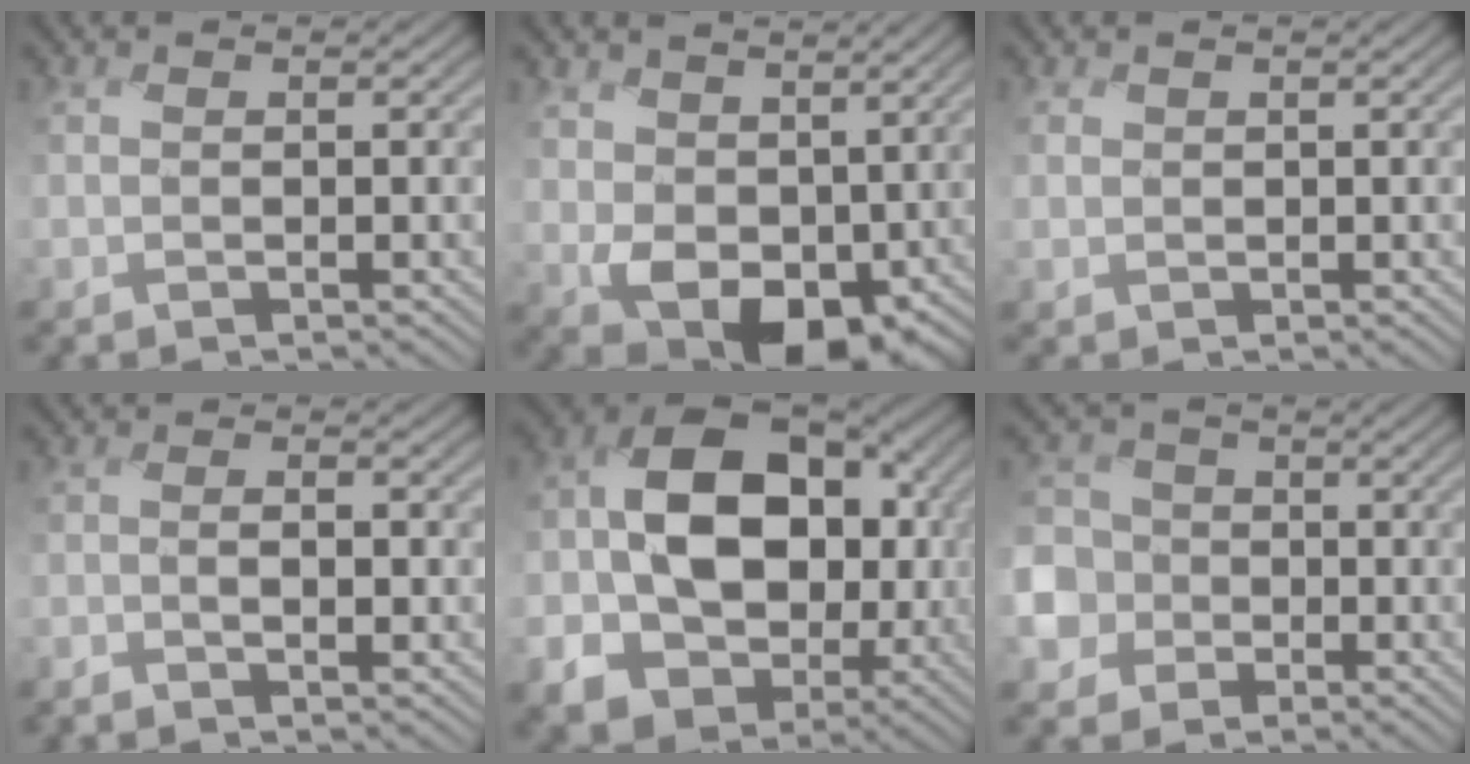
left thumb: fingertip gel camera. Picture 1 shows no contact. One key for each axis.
{"total": 9.3, "fx": 1.0, "fy": 6.9, "fz": 6.2, "tx": -0.138, "ty": -0.019, "tz": 0.018}
{"total": 0.9, "fx": 0.4, "fy": 0.6, "fz": -0.5, "tx": -0.001, "ty": -0.002, "tz": 0.004}
{"total": 2.0, "fx": -1.0, "fy": 1.0, "fz": 1.3, "tx": 0.005, "ty": 0.009, "tz": -0.026}
{"total": 16.5, "fx": -1.4, "fy": 12.5, "fz": 10.8, "tx": -0.182, "ty": -0.034, "tz": -0.006}
{"total": 8.9, "fx": -3.0, "fy": 8.2, "fz": 1.7, "tx": -0.087, "ty": -0.014, "tz": -0.087}